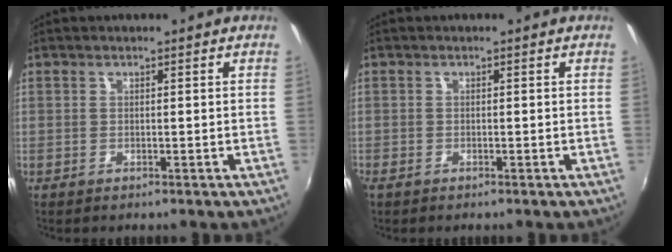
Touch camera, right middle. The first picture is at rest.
{"total": 0.9, "force": [-0.7, 0.5, 0.3], "torque": [-0.007, -0.003, -0.015]}